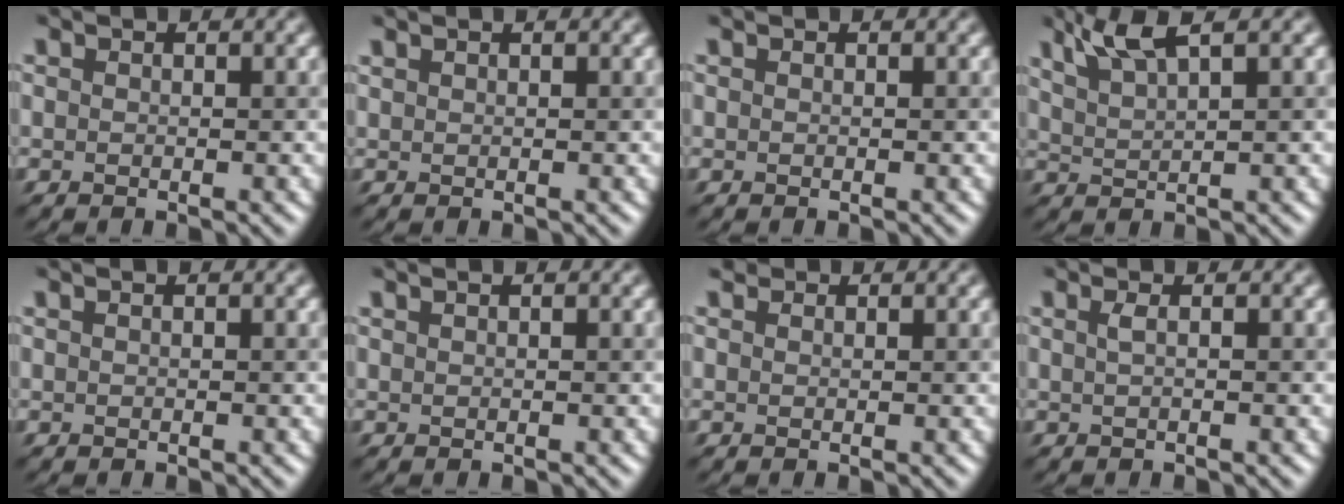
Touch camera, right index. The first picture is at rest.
{"total": 0.7, "force": [0.6, 0.2, 0.3], "torque": [-0.008, 0.003, 0.010]}
{"total": 0.0}
{"total": 4.0, "force": [2.9, 0.7, 2.7], "torque": [-0.053, 0.016, 0.061]}
{"total": 0.0}
{"total": 0.7, "force": [0.5, 0.3, 0.5], "torque": [-0.011, 0.002, 0.004]}
{"total": 0.8, "force": [0.7, 0.3, 0.1], "torque": [-0.005, 0.000, 0.009]}
{"total": 1.1, "force": [0.0, 0.4, 1.0], "torque": [-0.011, 0.002, -0.001]}